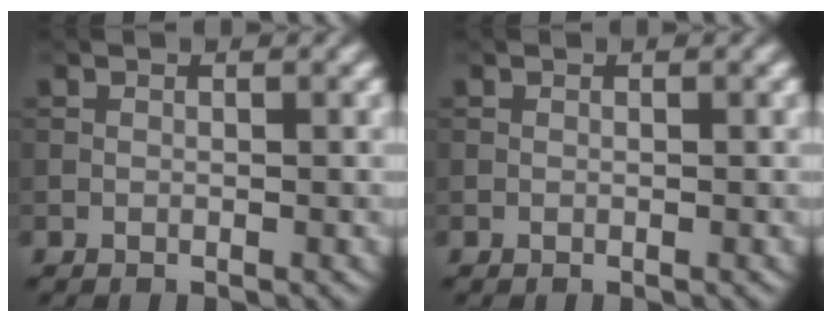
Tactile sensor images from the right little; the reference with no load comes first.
{"total": 0.0}